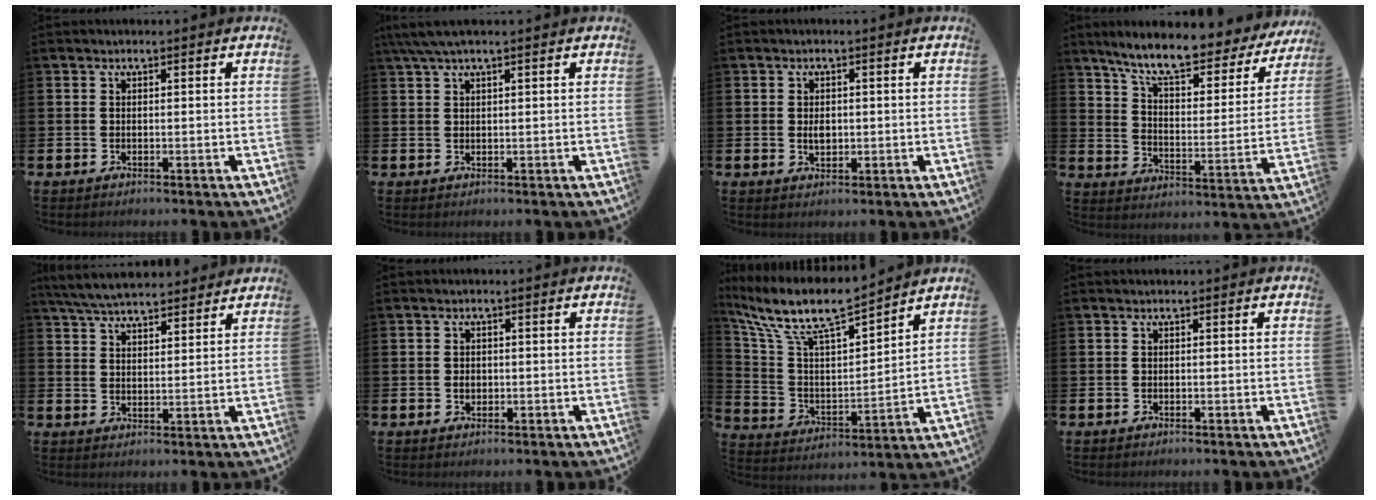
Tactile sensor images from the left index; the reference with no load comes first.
{"total": 2.8, "force": [2.0, 0.3, 1.9], "torque": [-0.042, 0.003, 0.037]}
{"total": 2.1, "force": [0.1, 1.4, 1.5], "torque": [-0.011, -0.001, -0.005]}
{"total": 8.7, "force": [7.5, 1.7, 4.0], "torque": [-0.103, -0.049, 0.123]}
{"total": 6.0, "force": [5.8, 0.9, 1.4], "torque": [-0.047, -0.022, 0.107]}
{"total": 1.4, "force": [-0.1, 1.2, 0.7], "torque": [-0.003, 0.004, -0.006]}
{"total": 9.7, "force": [8.4, 1.9, 4.4], "torque": [-0.129, -0.056, 0.142]}
{"total": 0.0}